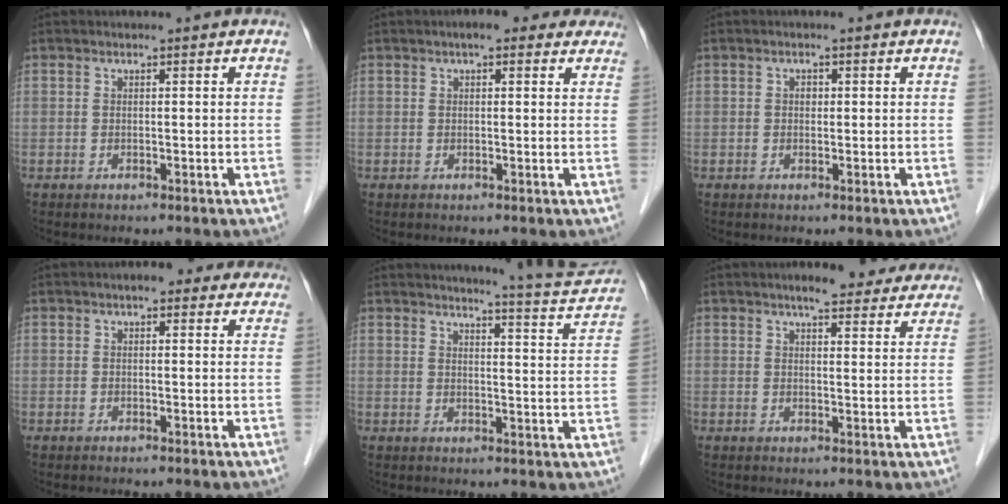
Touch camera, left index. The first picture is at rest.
{"total": 5.1, "force": [3.5, 1.9, 3.1], "torque": [-0.028, 0.020, 0.038]}
{"total": 0.9, "force": [0.1, 0.7, 0.6], "torque": [-0.009, 0.004, 0.000]}
{"total": 4.4, "force": [3.1, 1.9, 2.4], "torque": [-0.018, 0.017, 0.035]}
{"total": 9.6, "force": [9.3, -0.7, 2.0], "torque": [-0.035, -0.037, 0.106]}
{"total": 9.6, "force": [8.1, 2.4, 4.5], "torque": [-0.045, 0.006, 0.089]}